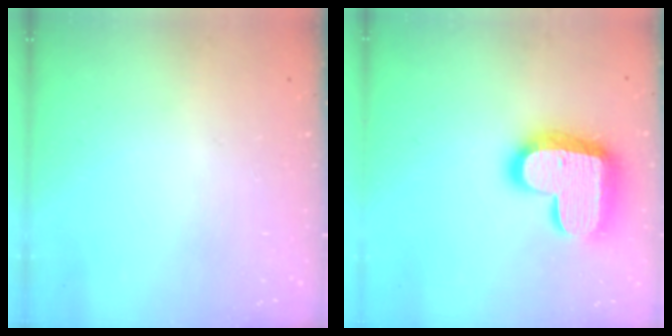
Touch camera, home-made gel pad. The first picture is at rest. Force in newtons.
{"total": 19.9, "press": 19.9, "slide": 1.3}